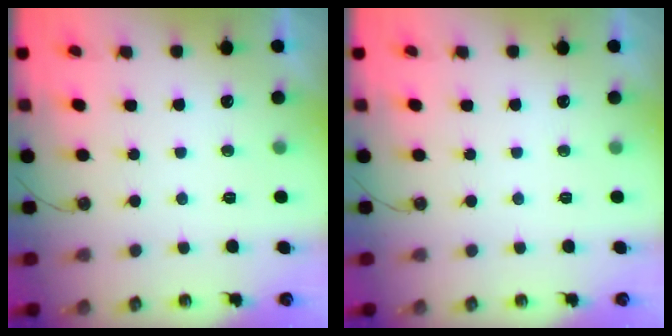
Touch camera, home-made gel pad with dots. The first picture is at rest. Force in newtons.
{"total": 0.0}